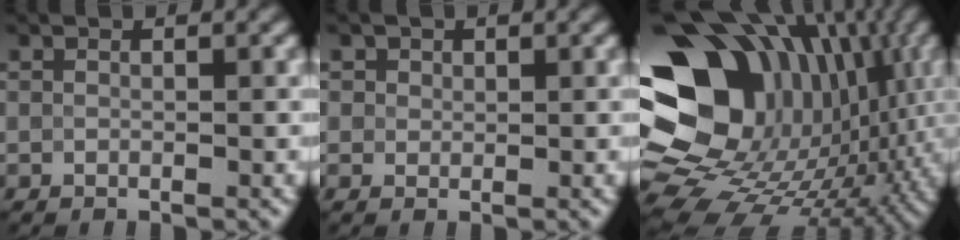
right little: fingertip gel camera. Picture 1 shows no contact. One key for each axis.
{"total": 1.3, "fx": 0.5, "fy": 1.2, "fz": -0.1, "tx": 0.028, "ty": 0.000, "tz": -0.001}
{"total": 18.9, "fx": 1.9, "fy": 14.7, "fz": 11.7, "tx": -0.198, "ty": -0.012, "tz": 0.058}